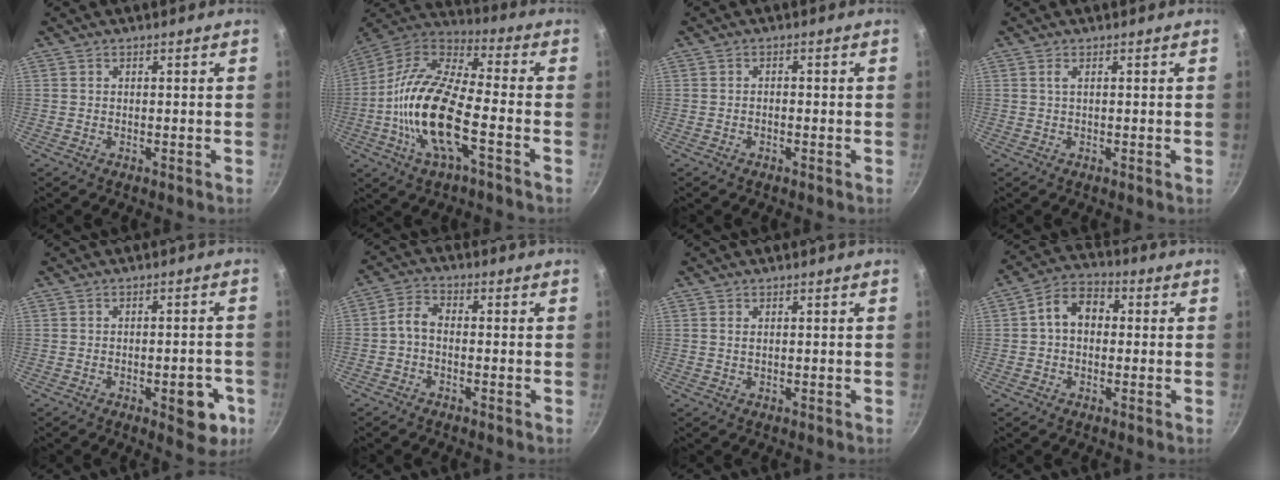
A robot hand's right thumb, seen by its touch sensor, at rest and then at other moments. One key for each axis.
{"total": 19.2, "fx": -5.0, "fy": 7.3, "fz": 17.0, "tx": -0.333, "ty": 0.037, "tz": -0.112}
{"total": 1.0, "fx": -0.5, "fy": 0.6, "fz": 0.6, "tx": -0.012, "ty": 0.006, "tz": -0.009}
{"total": 0.9, "fx": 0.2, "fy": 0.0, "fz": 0.9, "tx": -0.018, "ty": -0.001, "tz": 0.004}
{"total": 7.7, "fx": -2.8, "fy": 3.6, "fz": 6.2, "tx": -0.051, "ty": 0.018, "tz": -0.029}
{"total": 3.7, "fx": -1.3, "fy": 2.2, "fz": 2.7, "tx": -0.061, "ty": 0.025, "tz": -0.034}
{"total": 0.7, "fx": 0.3, "fy": 0.3, "fz": 0.6, "tx": -0.011, "ty": 0.001, "tz": 0.005}
{"total": 8.1, "fx": 0.7, "fy": 5.9, "fz": 5.5, "tx": -0.063, "ty": 0.026, "tz": -0.004}